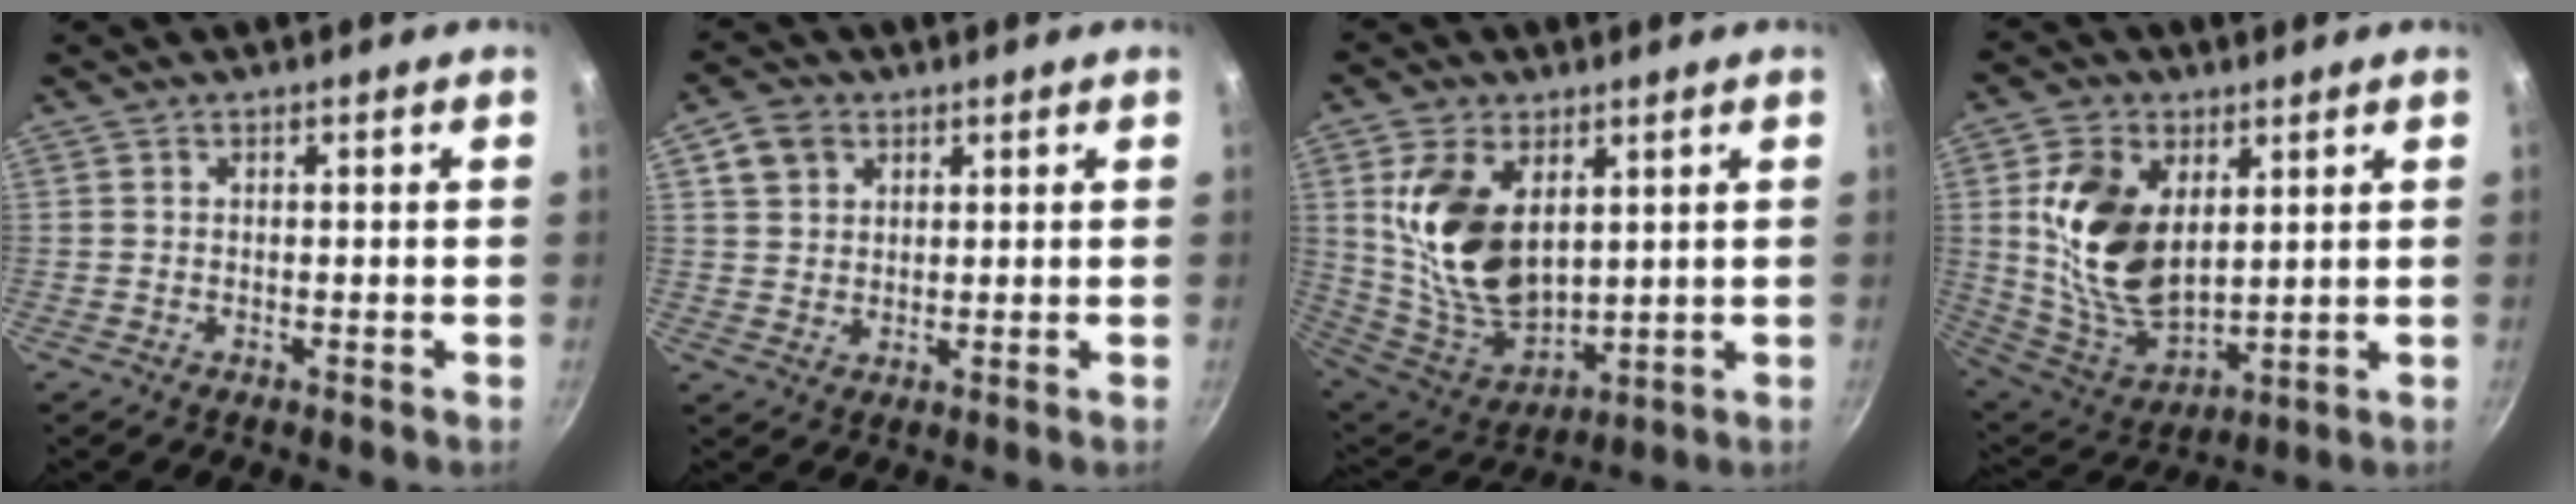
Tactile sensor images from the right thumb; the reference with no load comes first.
{"total": 5.8, "force": [2.5, 4.6, 2.5], "torque": [-0.027, 0.001, 0.043]}
{"total": 17.2, "force": [4.6, 10.7, 12.6], "torque": [-0.215, -0.043, 0.104]}
{"total": 16.9, "force": [4.0, 10.7, 12.5], "torque": [-0.216, -0.028, 0.090]}